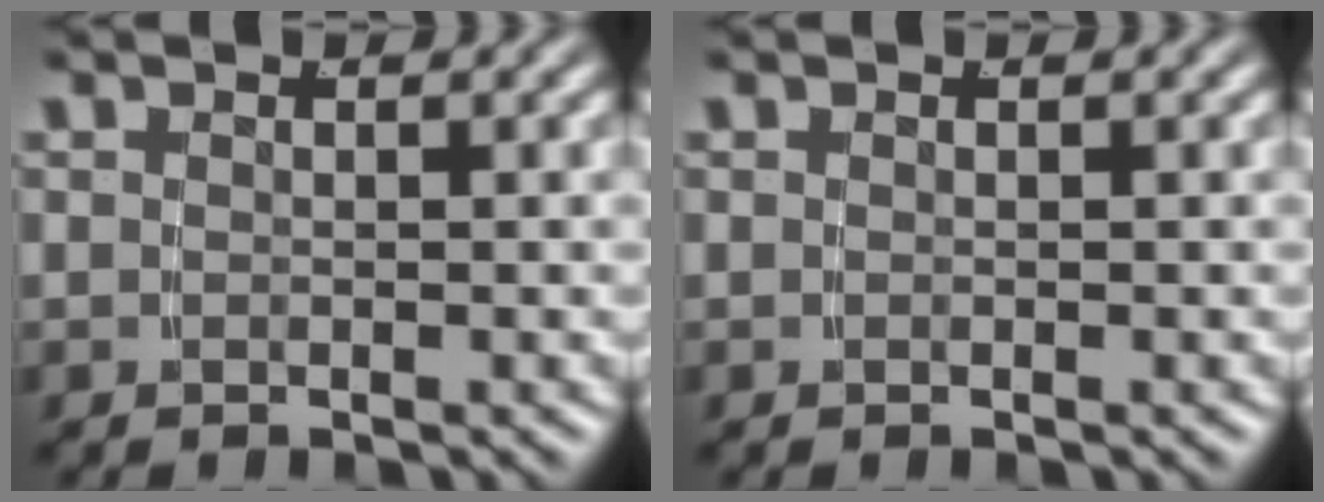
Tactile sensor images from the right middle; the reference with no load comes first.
{"total": 0.0}